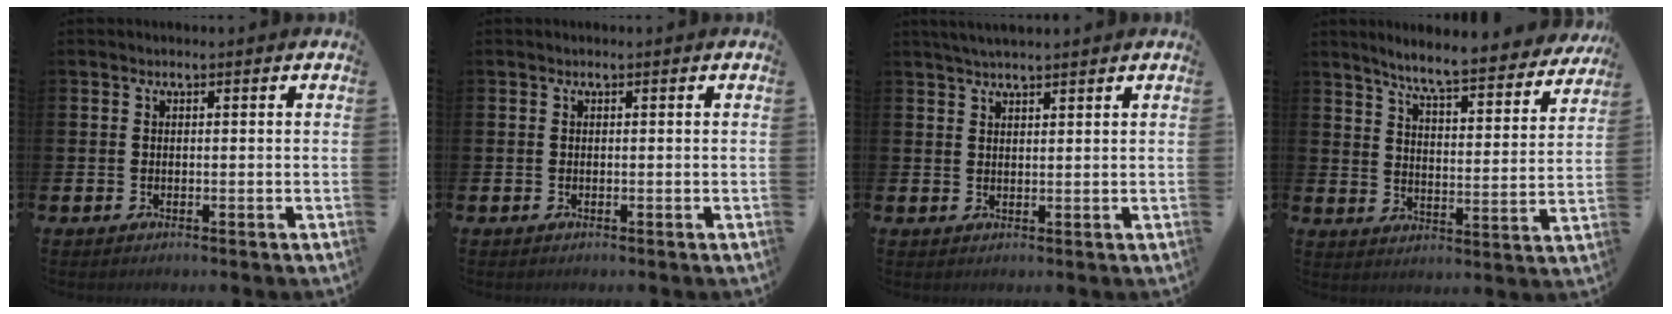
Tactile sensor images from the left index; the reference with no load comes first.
{"total": 0.0}
{"total": 2.8, "force": [2.6, 0.3, 1.0], "torque": [-0.021, -0.003, 0.047]}
{"total": 7.2, "force": [6.6, 0.1, 2.7], "torque": [-0.073, -0.049, 0.110]}